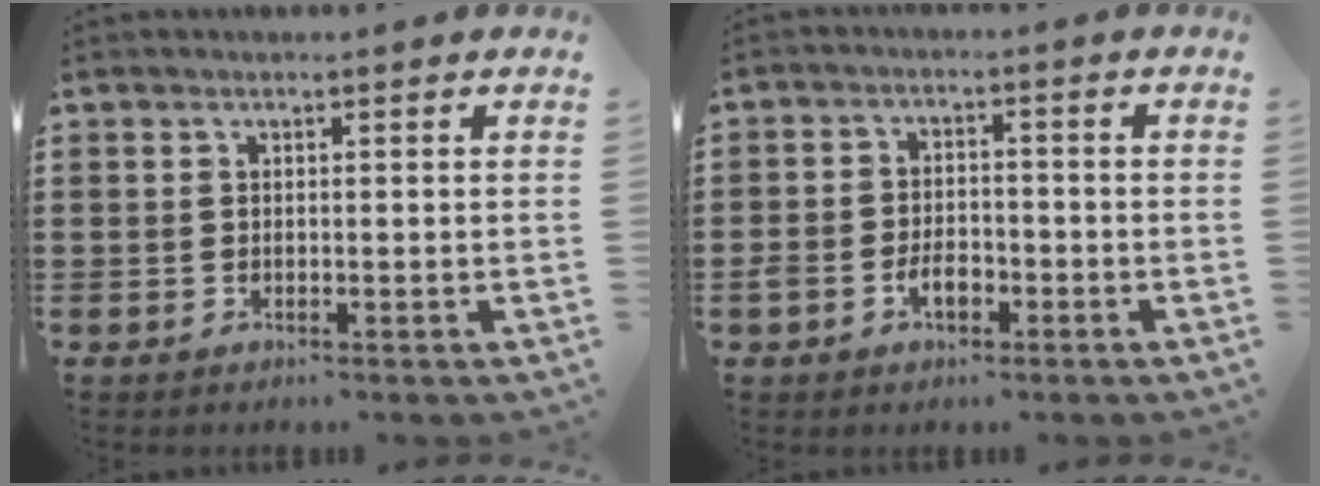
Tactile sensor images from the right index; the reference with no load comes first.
{"total": 4.1, "force": [-2.0, 2.4, 2.5], "torque": [-0.053, 0.005, -0.039]}